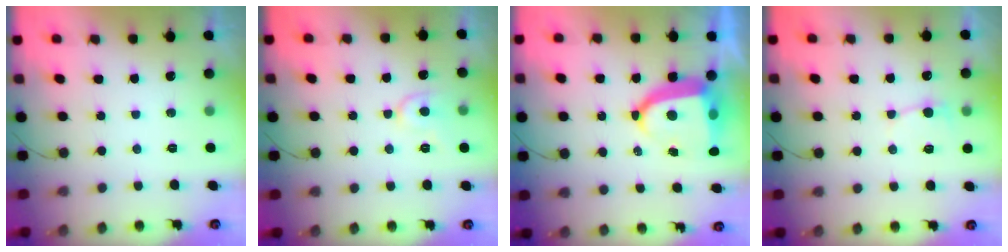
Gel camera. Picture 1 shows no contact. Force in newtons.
{"total": 6.7, "press": 6.7, "slide": 0.7}
{"total": 11.8, "press": 11.7, "slide": 1.5}
{"total": 4.2, "press": 4.2, "slide": 0.5}